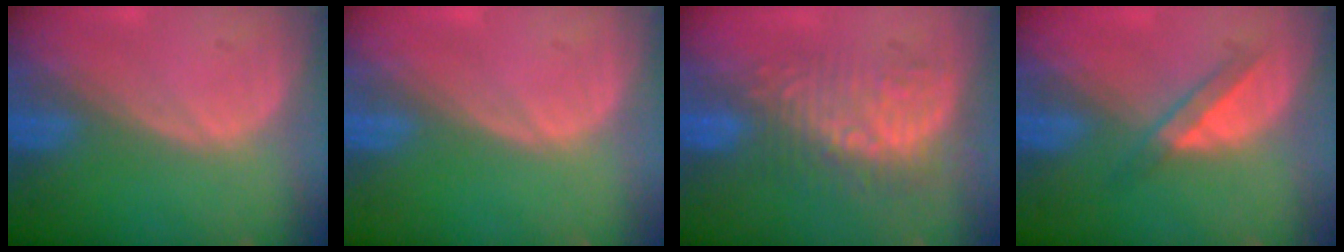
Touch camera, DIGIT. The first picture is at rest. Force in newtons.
{"total": 0.0}
{"total": 9.8, "press": 8.7, "slide": 4.5}
{"total": 3.4, "press": 3.2, "slide": 1.1}